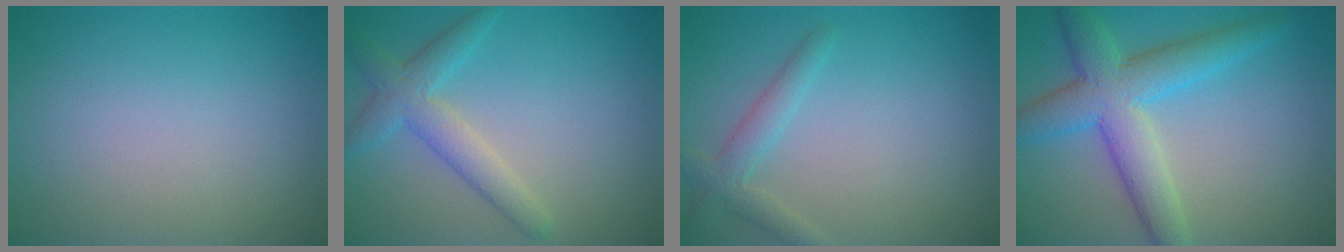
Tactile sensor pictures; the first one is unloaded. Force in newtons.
{"total": 3.5, "press": 3.5, "slide": 0.1}
{"total": 2.4, "press": 2.3, "slide": 0.1}
{"total": 6.7, "press": 6.7, "slide": 0.2}